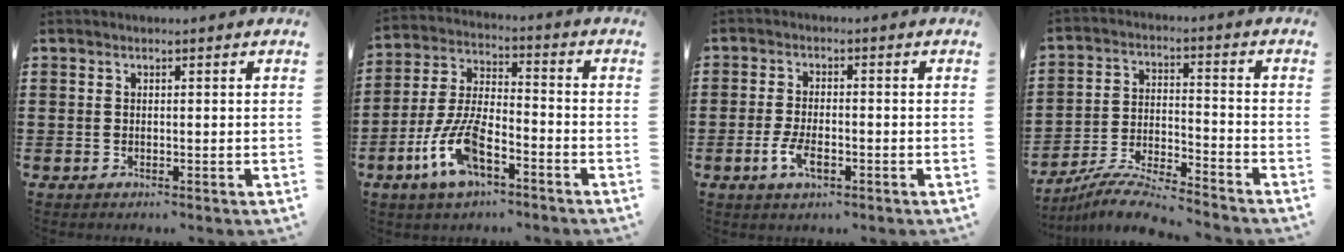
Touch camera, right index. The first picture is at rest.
{"total": 9.7, "force": [-5.1, 3.7, 7.4], "torque": [-0.183, -0.010, -0.100]}
{"total": 4.4, "force": [-1.7, 1.8, 3.6], "torque": [-0.083, -0.007, -0.035]}
{"total": 7.8, "force": [-7.5, 0.0, 2.2], "torque": [-0.052, 0.001, -0.148]}